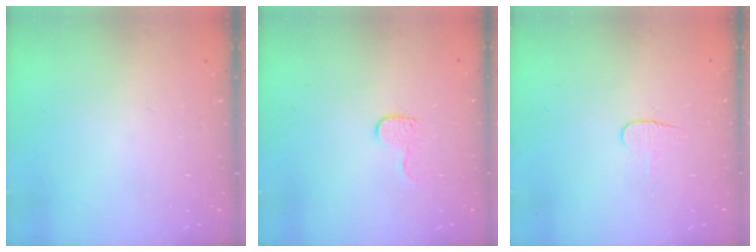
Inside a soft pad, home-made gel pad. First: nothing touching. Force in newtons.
{"total": 6.7, "press": 6.7, "slide": 0.6}
{"total": 4.5, "press": 4.5, "slide": 0.5}